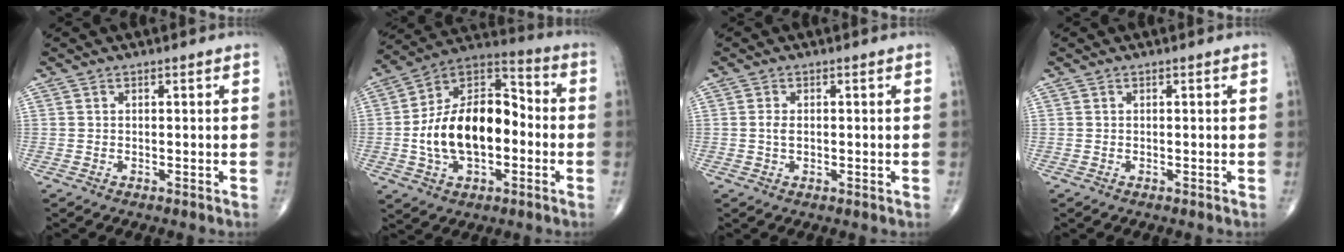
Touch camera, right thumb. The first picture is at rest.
{"total": 19.5, "force": [-2.2, 11.4, 15.6], "torque": [-0.252, 0.038, -0.043]}
{"total": 1.8, "force": [0.0, 1.0, 1.5], "torque": [-0.031, -0.001, -0.002]}
{"total": 0.0}